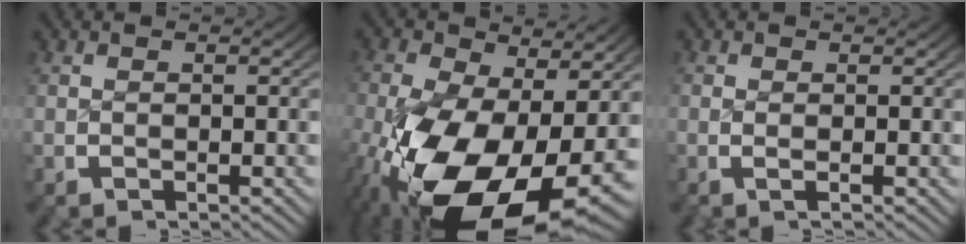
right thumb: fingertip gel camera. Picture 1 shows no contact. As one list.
[{"total": 19.0, "force": [-4.7, 11.7, 14.3], "torque": [-0.275, -0.090, -0.029]}, {"total": 0.5, "force": [0.0, 0.1, 0.5], "torque": [-0.016, -0.007, 0.000]}]